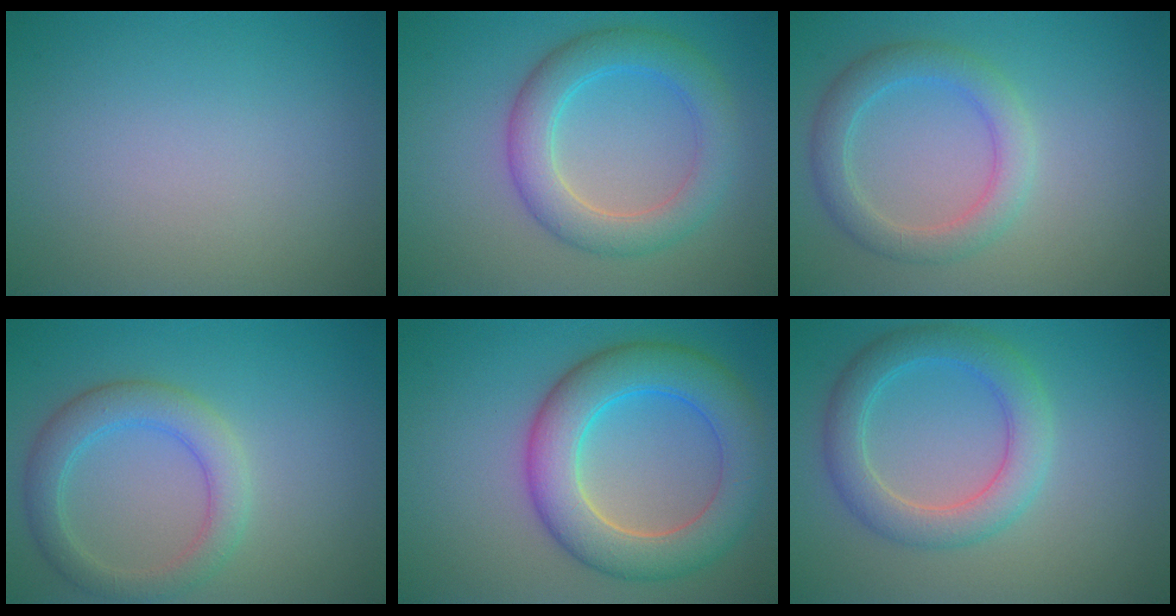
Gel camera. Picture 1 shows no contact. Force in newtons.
{"total": 5.0, "press": 5.0, "slide": 0.1}
{"total": 3.6, "press": 3.6, "slide": 0.1}
{"total": 3.8, "press": 3.8, "slide": 0.2}
{"total": 7.9, "press": 7.9, "slide": 0.5}
{"total": 4.4, "press": 4.4, "slide": 0.4}